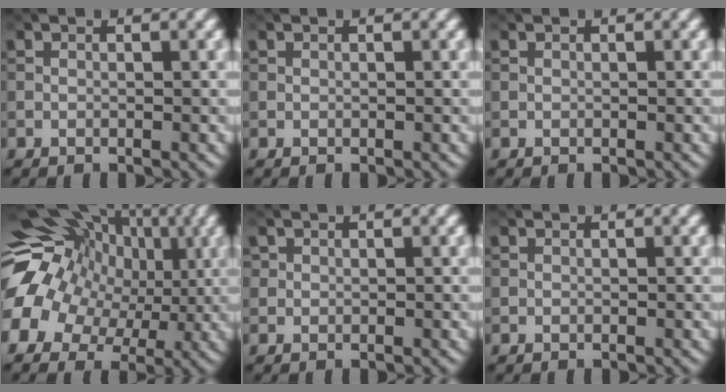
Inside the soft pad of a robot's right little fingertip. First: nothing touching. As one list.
[{"total": 0.0}, {"total": 0.0}, {"total": 15.2, "force": [1.3, 11.7, 9.7], "torque": [-0.178, 0.012, 0.007]}, {"total": 0.6, "force": [0.3, 0.6, 0.1], "torque": [-0.001, -0.001, 0.007]}, {"total": 0.0}]